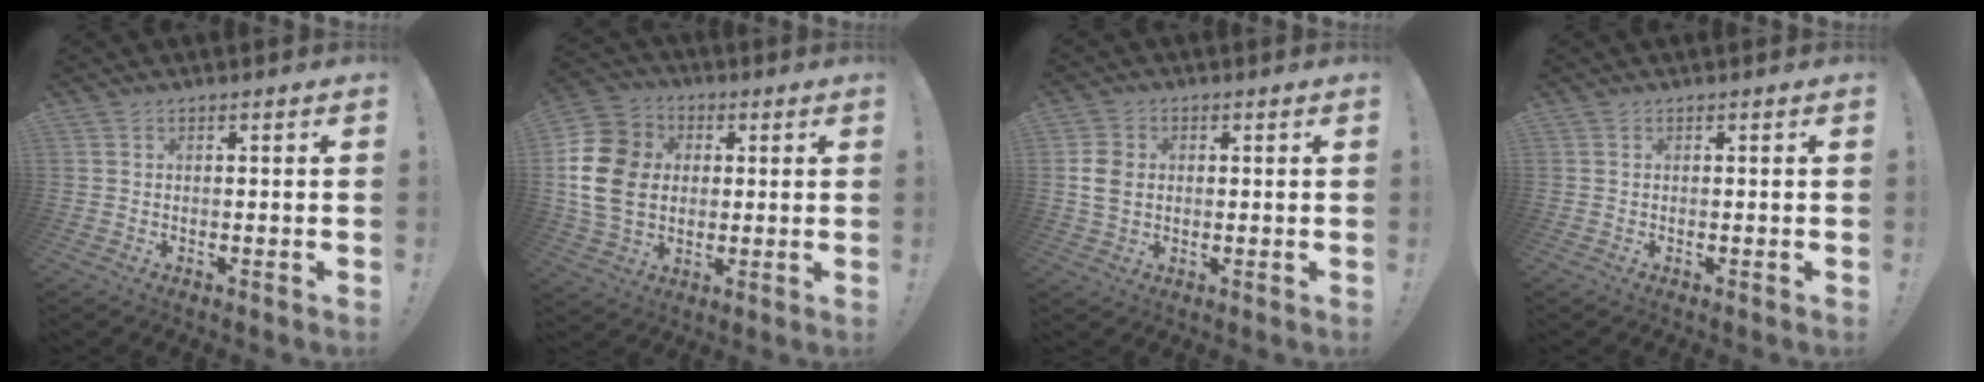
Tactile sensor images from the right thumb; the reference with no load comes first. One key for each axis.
{"total": 17.0, "fx": 1.3, "fy": 13.8, "fz": 9.8, "tx": -0.176, "ty": 0.007, "tz": 0.028}
{"total": 6.8, "fx": 0.6, "fy": 5.3, "fz": 4.2, "tx": -0.075, "ty": 0.008, "tz": 0.013}
{"total": 0.0}